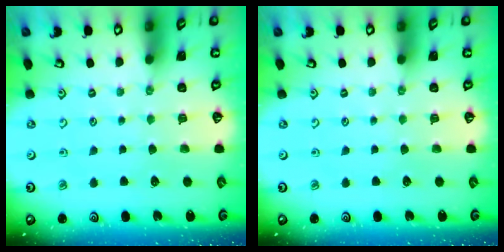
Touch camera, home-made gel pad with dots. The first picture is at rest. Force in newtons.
{"total": 0.0}